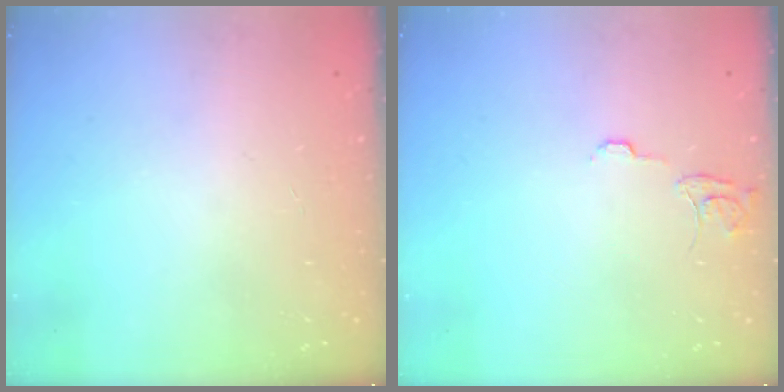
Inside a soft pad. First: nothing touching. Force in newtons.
{"total": 6.4, "press": 6.4, "slide": 0.5}